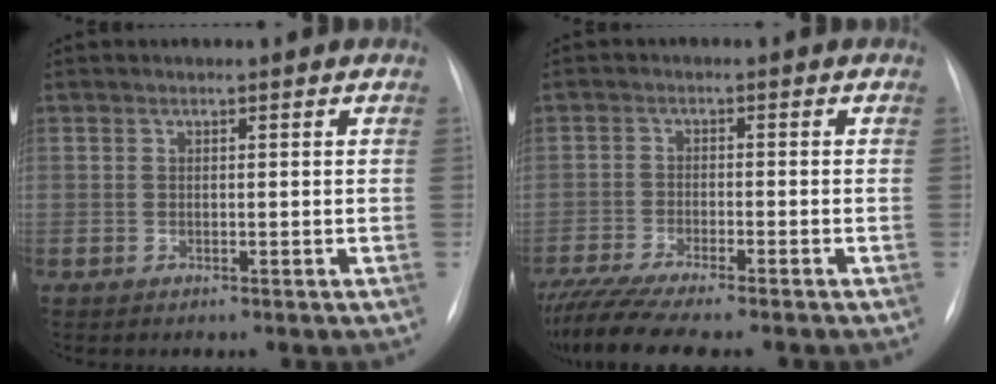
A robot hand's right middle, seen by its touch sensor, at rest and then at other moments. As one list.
[{"total": 9.5, "force": [-8.1, 0.2, 4.9], "torque": [-0.083, -0.022, -0.131]}]